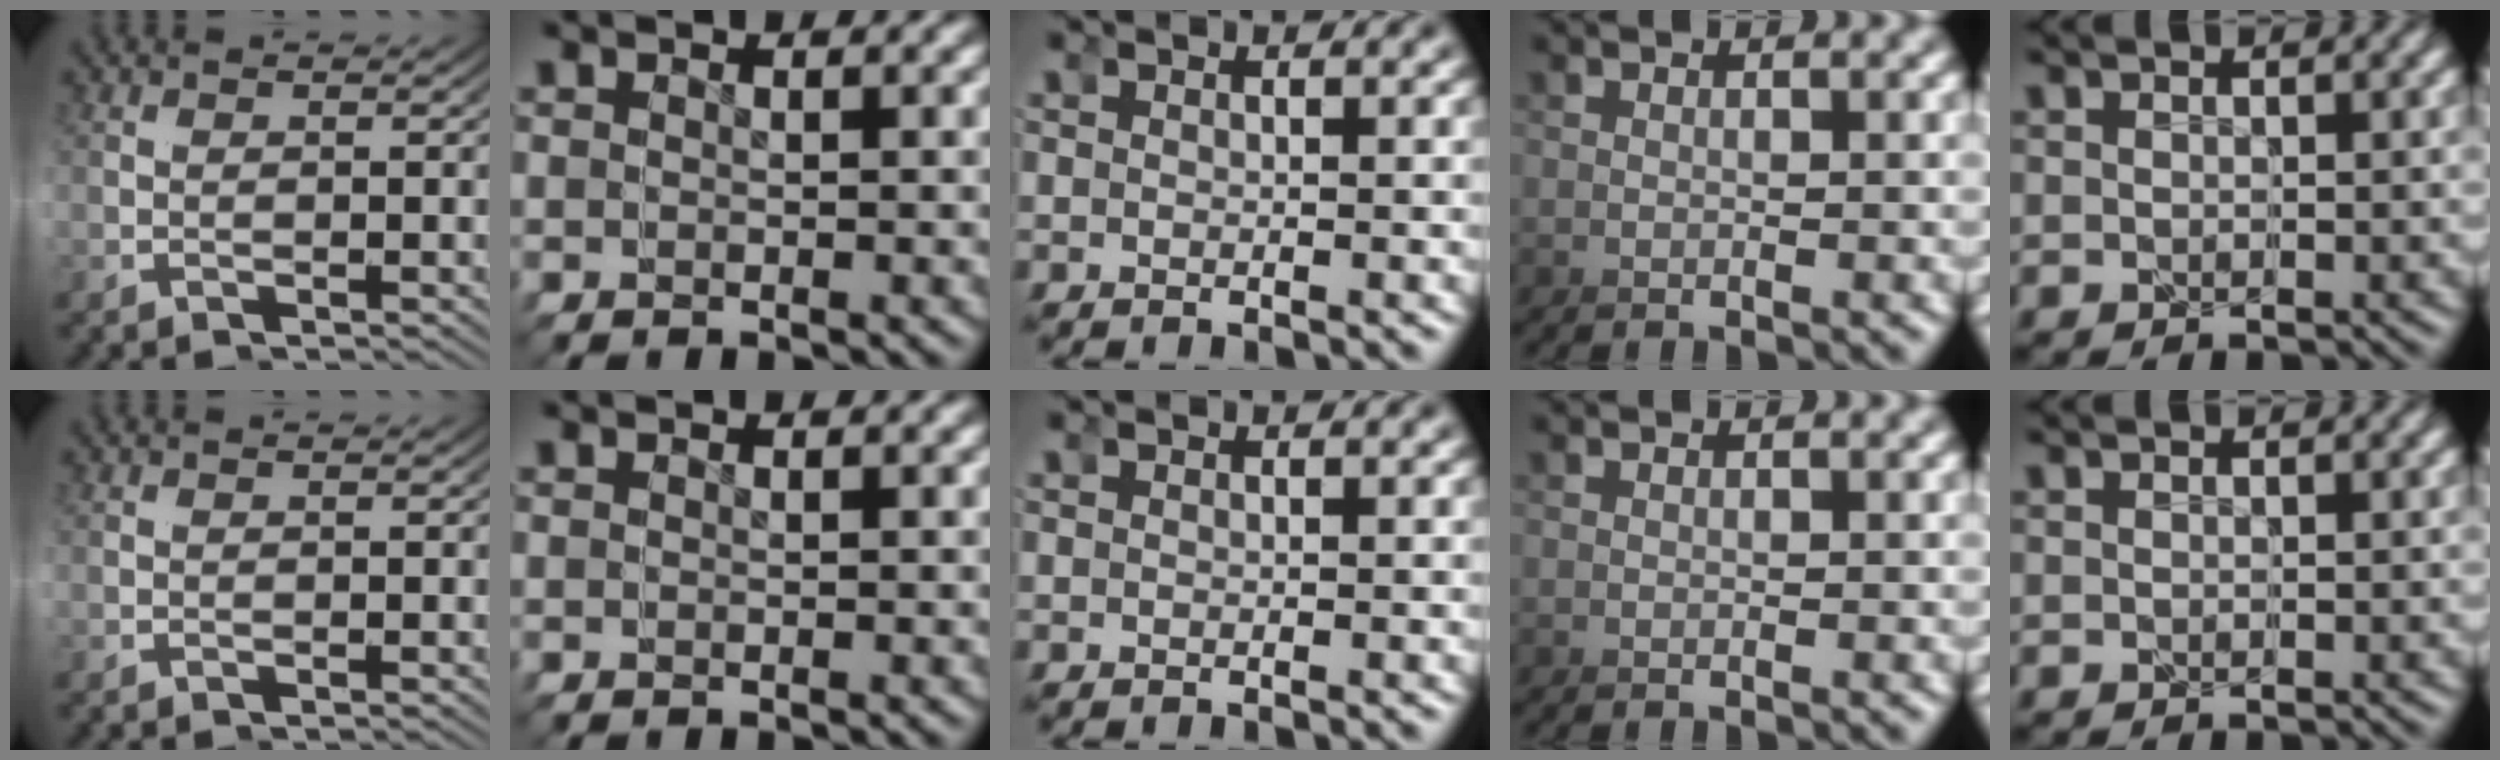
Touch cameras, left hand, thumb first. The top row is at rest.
{}